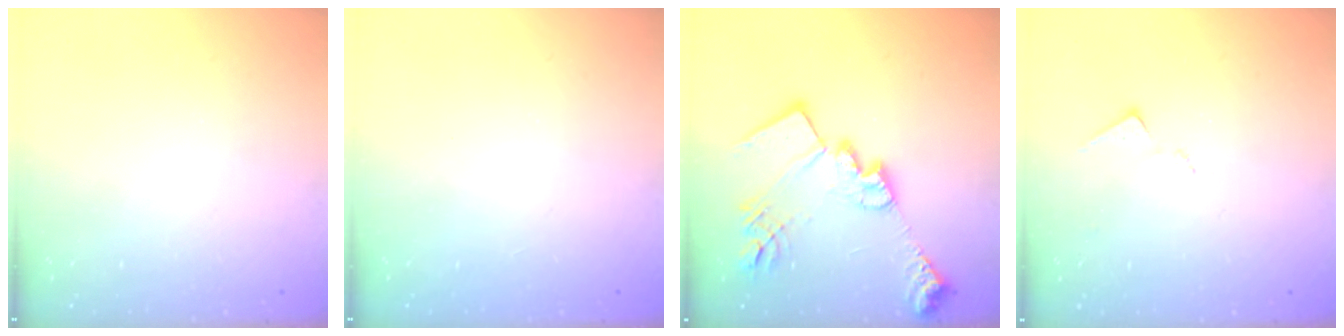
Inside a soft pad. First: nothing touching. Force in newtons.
{"total": 1.1, "press": 1.0, "slide": 0.1}
{"total": 22.2, "press": 22.1, "slide": 1.7}
{"total": 7.4, "press": 7.4, "slide": 0.1}